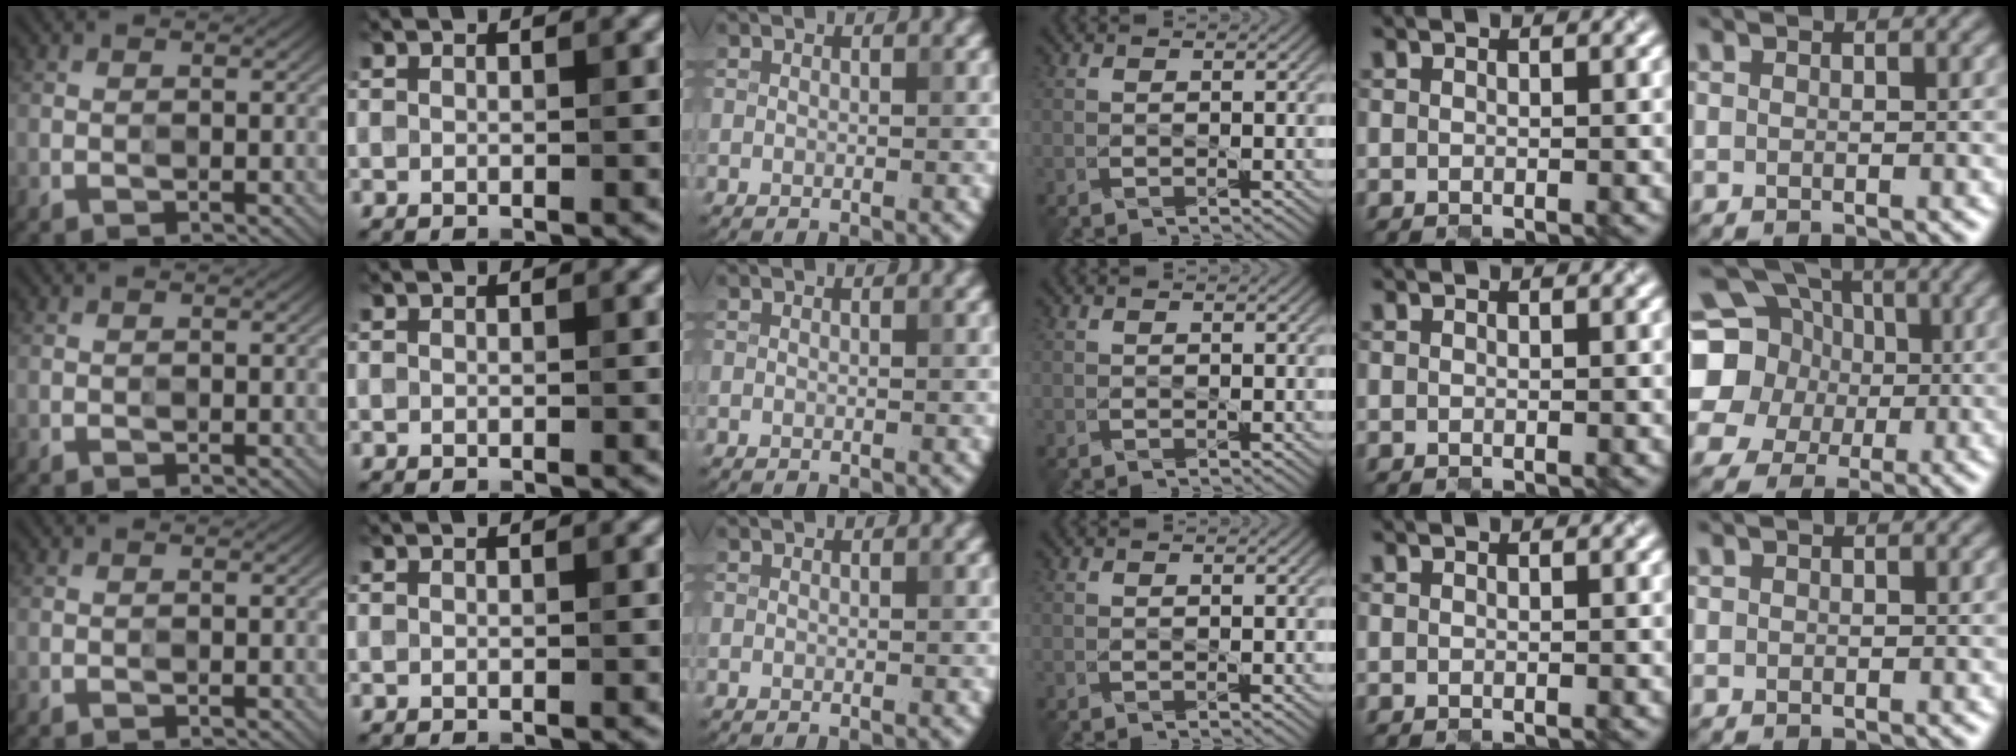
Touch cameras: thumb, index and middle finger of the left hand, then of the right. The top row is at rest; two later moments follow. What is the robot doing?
{"motion": "close", "object": "laptop"}